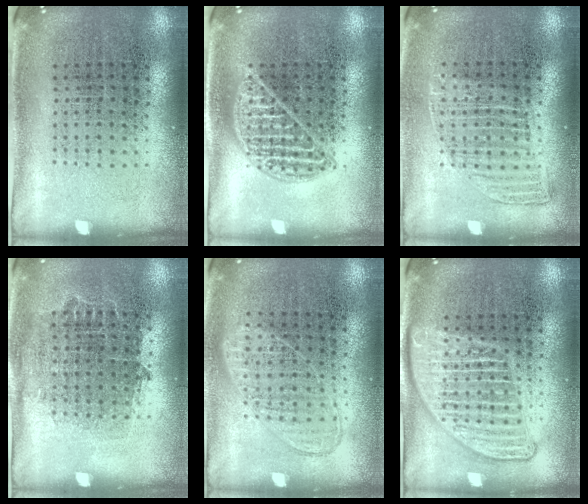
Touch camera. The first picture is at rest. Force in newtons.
{"total": 2.0, "press": 2.0, "slide": 0.2}
{"total": 1.1, "press": 1.0, "slide": 0.5}
{"total": 0.8, "press": 0.7, "slide": 0.4}
{"total": 1.0, "press": 0.9, "slide": 0.4}
{"total": 3.0, "press": 3.0, "slide": 0.3}